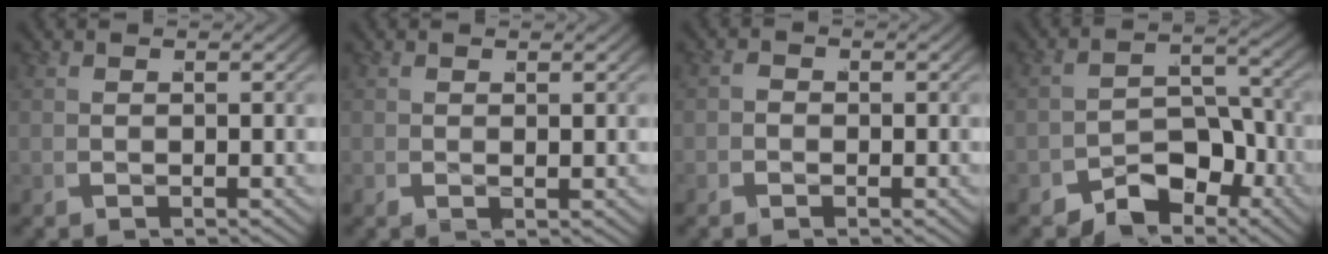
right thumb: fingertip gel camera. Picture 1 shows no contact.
{"total": 0.6, "force": [0.5, -0.3, 0.0], "torque": [0.001, 0.001, 0.009]}
{"total": 1.0, "force": [-0.9, 0.2, -0.3], "torque": [0.005, 0.001, -0.024]}
{"total": 5.1, "force": [-3.8, 2.6, 2.0], "torque": [-0.025, -0.010, -0.066]}